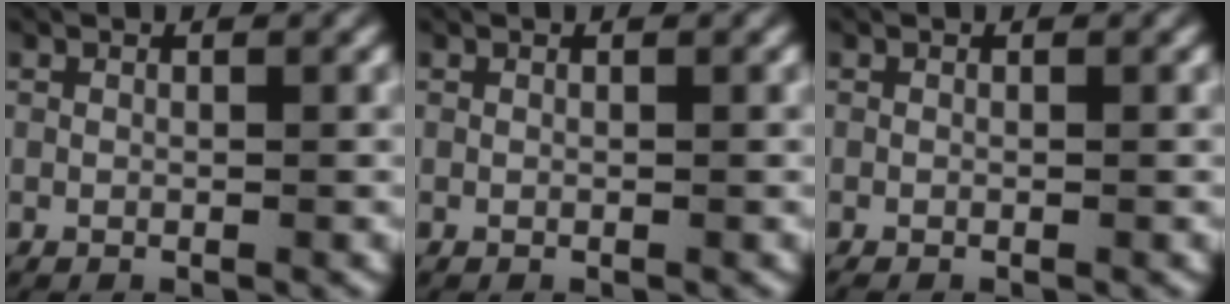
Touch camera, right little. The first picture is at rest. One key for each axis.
{"total": 0.0}
{"total": 0.7, "fx": -0.6, "fy": 0.3, "fz": 0.2, "tx": -0.007, "ty": -0.004, "tz": -0.007}